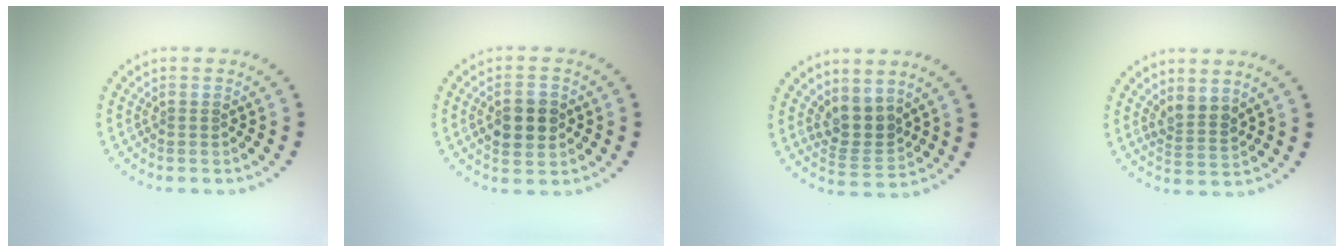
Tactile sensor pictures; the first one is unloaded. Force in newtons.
{"total": 3.6, "press": 3.6, "slide": 0.2}
{"total": 3.4, "press": 2.8, "slide": 1.9}
{"total": 2.2, "press": 1.8, "slide": 1.2}